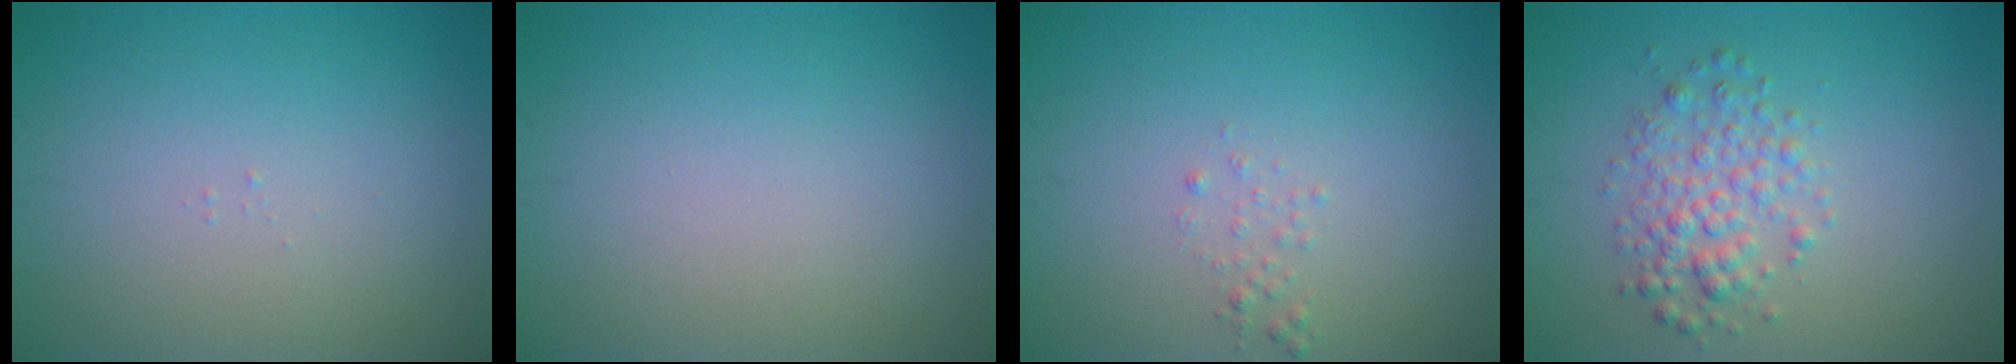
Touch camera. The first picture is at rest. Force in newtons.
{"total": 0.0}
{"total": 0.8, "press": 0.8, "slide": 0.1}
{"total": 3.1, "press": 3.1, "slide": 0.1}